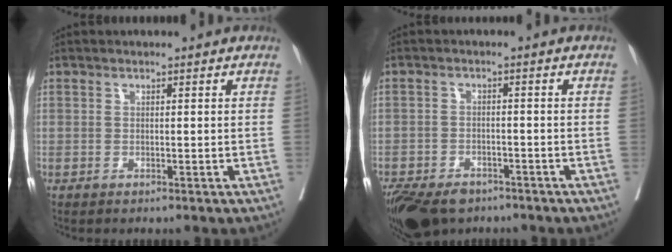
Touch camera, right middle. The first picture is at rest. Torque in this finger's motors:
{"motor_torque": [1.04, -1.10, 0.23, 0.12]}